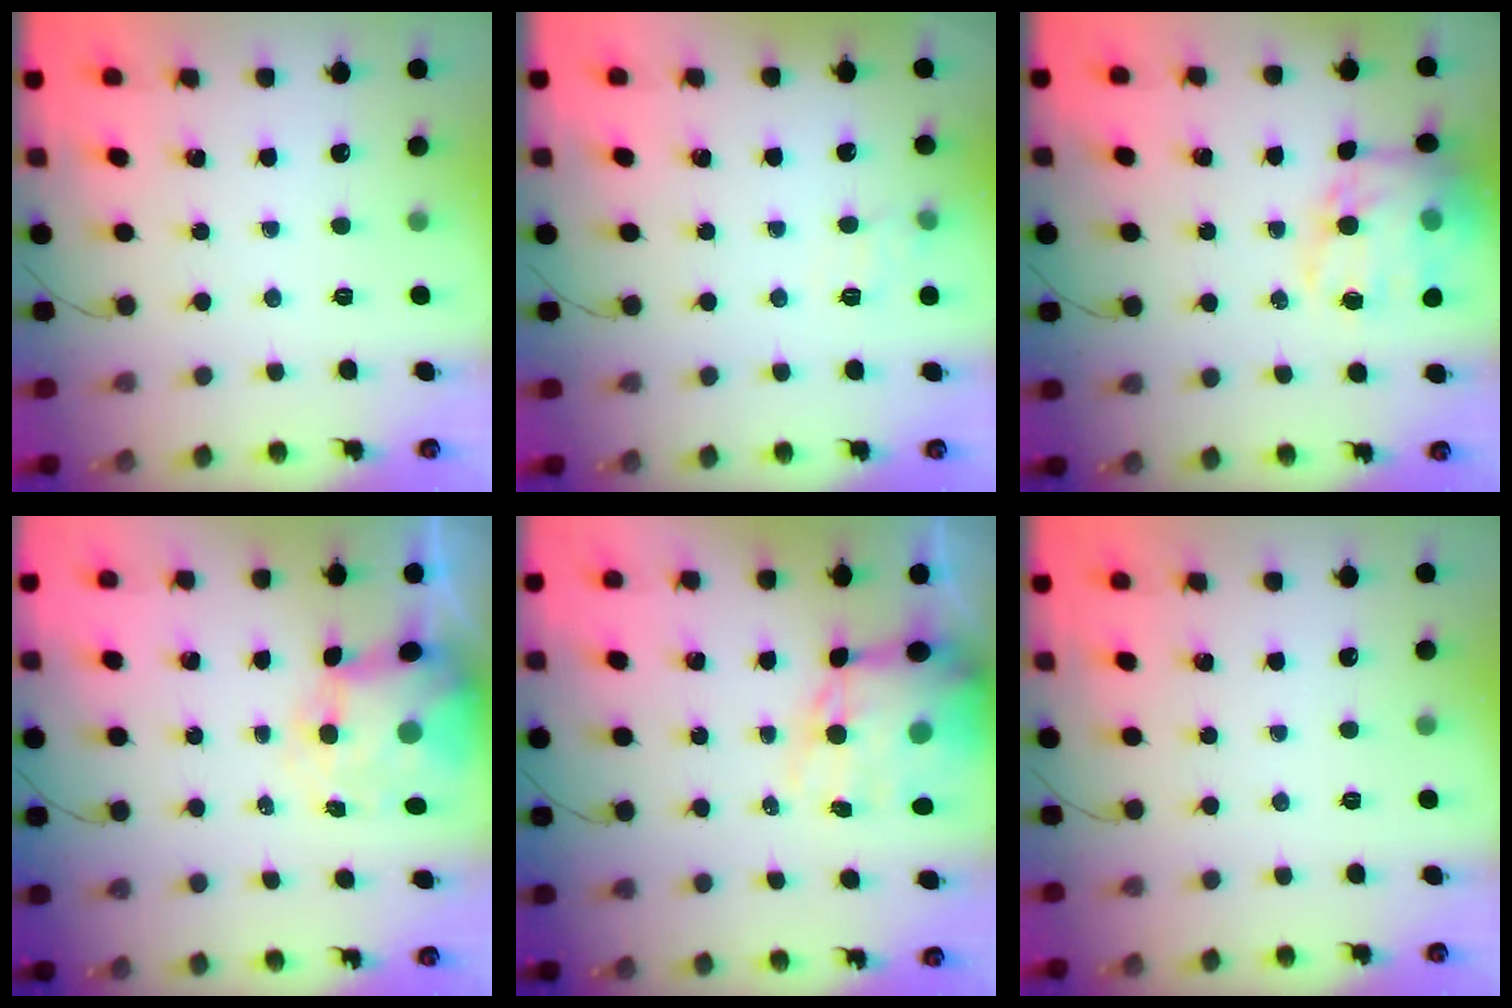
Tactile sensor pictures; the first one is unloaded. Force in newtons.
{"total": 8.0, "press": 7.8, "slide": 1.6}
{"total": 15.5, "press": 15.2, "slide": 3.1}
{"total": 7.6, "press": 7.3, "slide": 2.2}
{"total": 14.3, "press": 13.8, "slide": 3.7}
{"total": 0.0}